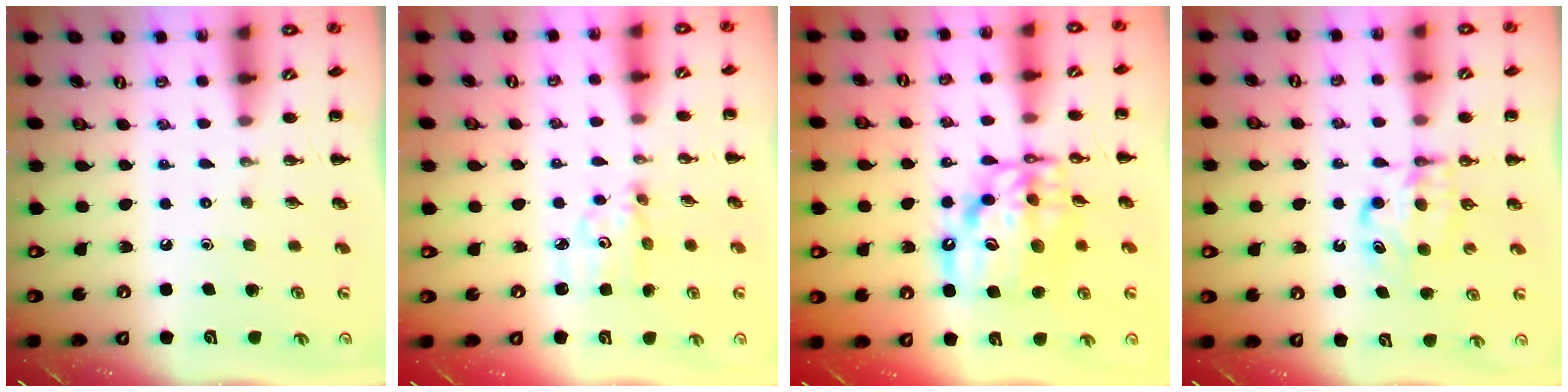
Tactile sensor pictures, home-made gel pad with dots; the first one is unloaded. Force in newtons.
{"total": 3.5, "press": 3.5, "slide": 0.1}
{"total": 14.0, "press": 13.5, "slide": 3.9}
{"total": 6.4, "press": 6.3, "slide": 0.6}